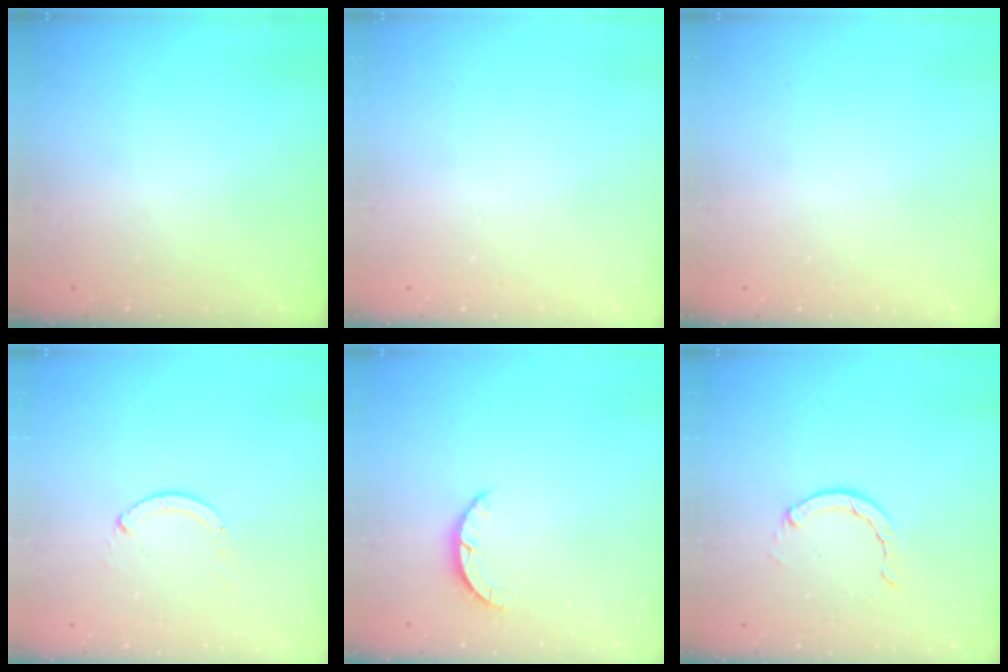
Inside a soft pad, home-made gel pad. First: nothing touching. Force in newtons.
{"total": 2.6, "press": 2.6, "slide": 0.2}
{"total": 2.6, "press": 2.6, "slide": 0.2}
{"total": 0.0}
{"total": 2.5, "press": 2.4, "slide": 0.4}
{"total": 2.8, "press": 2.7, "slide": 0.4}